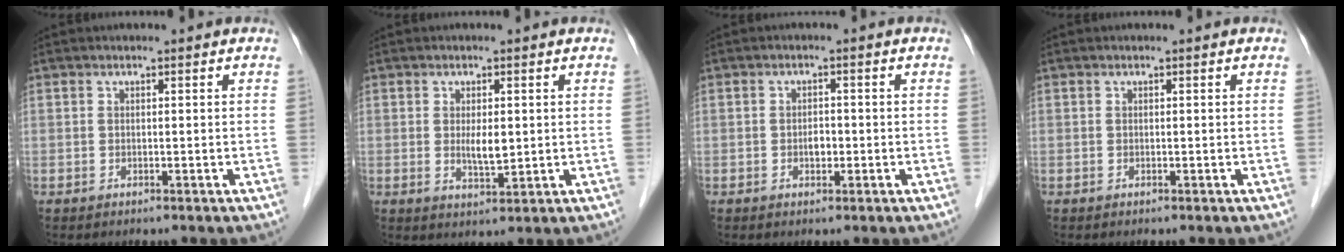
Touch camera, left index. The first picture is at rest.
{"total": 3.3, "force": [0.2, 1.1, 3.1], "torque": [-0.056, -0.009, 0.007]}
{"total": 1.8, "force": [-0.6, 1.1, 1.3], "torque": [-0.021, 0.001, -0.009]}
{"total": 0.0}